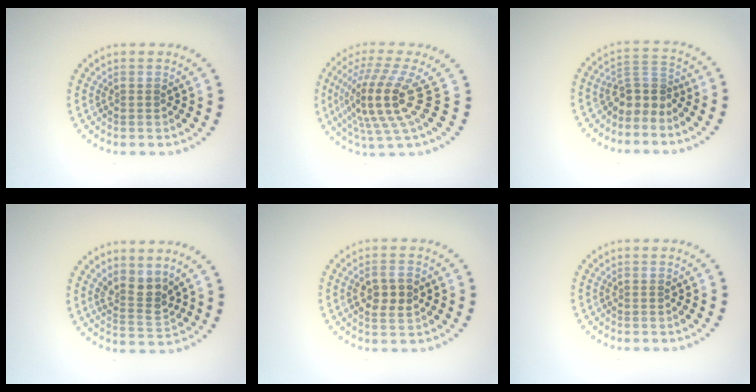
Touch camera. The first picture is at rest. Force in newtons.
{"total": 5.4, "press": 3.9, "slide": 3.7}
{"total": 2.9, "press": 2.0, "slide": 2.1}
{"total": 2.7, "press": 2.2, "slide": 1.7}
{"total": 3.0, "press": 3.0, "slide": 0.2}
{"total": 0.0}